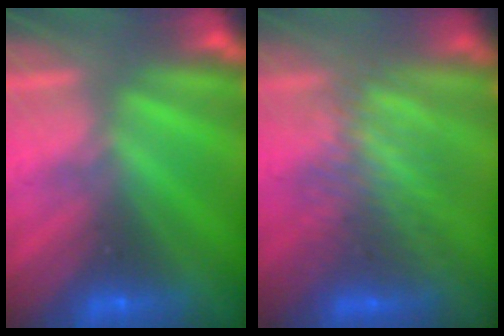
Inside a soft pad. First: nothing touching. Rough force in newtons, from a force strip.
{"total": 2.9}